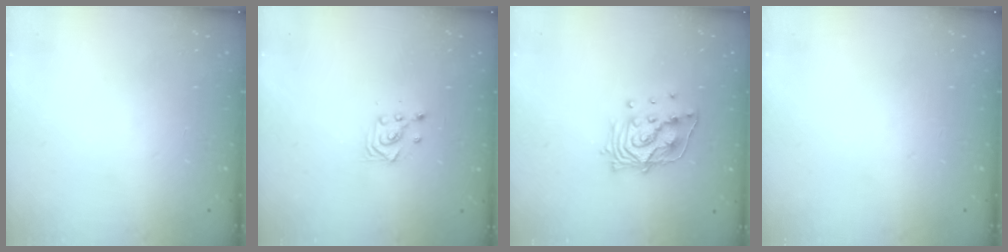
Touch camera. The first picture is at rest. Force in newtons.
{"total": 3.0, "press": 2.9, "slide": 0.8}
{"total": 12.4, "press": 12.3, "slide": 1.1}
{"total": 0.0}